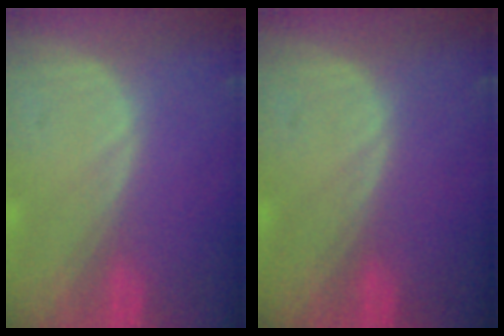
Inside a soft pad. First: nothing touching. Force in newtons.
{"total": 0.0}